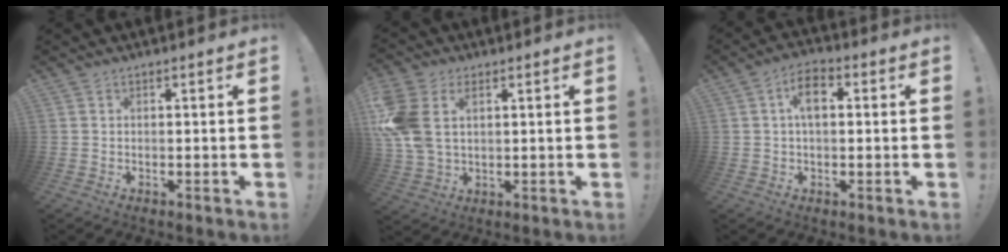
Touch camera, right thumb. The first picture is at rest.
{"total": 11.2, "force": [3.7, 7.5, 7.5], "torque": [-0.156, -0.009, 0.074]}
{"total": 7.1, "force": [1.1, 4.1, 5.6], "torque": [-0.091, 0.014, 0.020]}